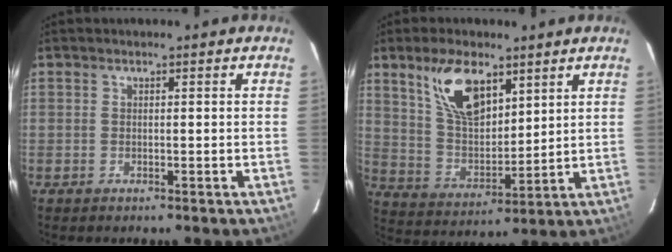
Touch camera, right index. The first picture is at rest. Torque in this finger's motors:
{"motor_torque": [1.13, 1.01, 0.58, 0.09]}